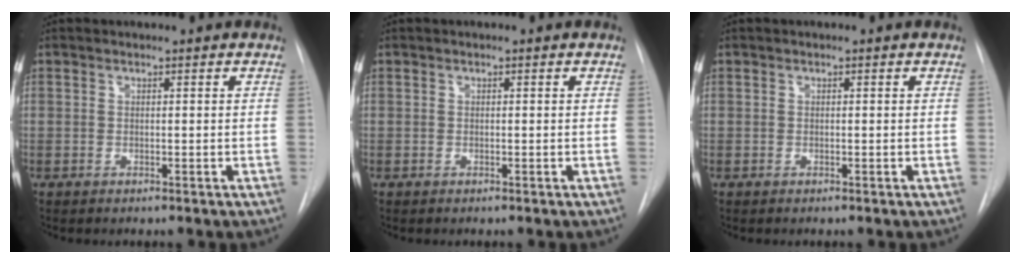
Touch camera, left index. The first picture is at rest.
{"total": 0.0}
{"total": 0.0}